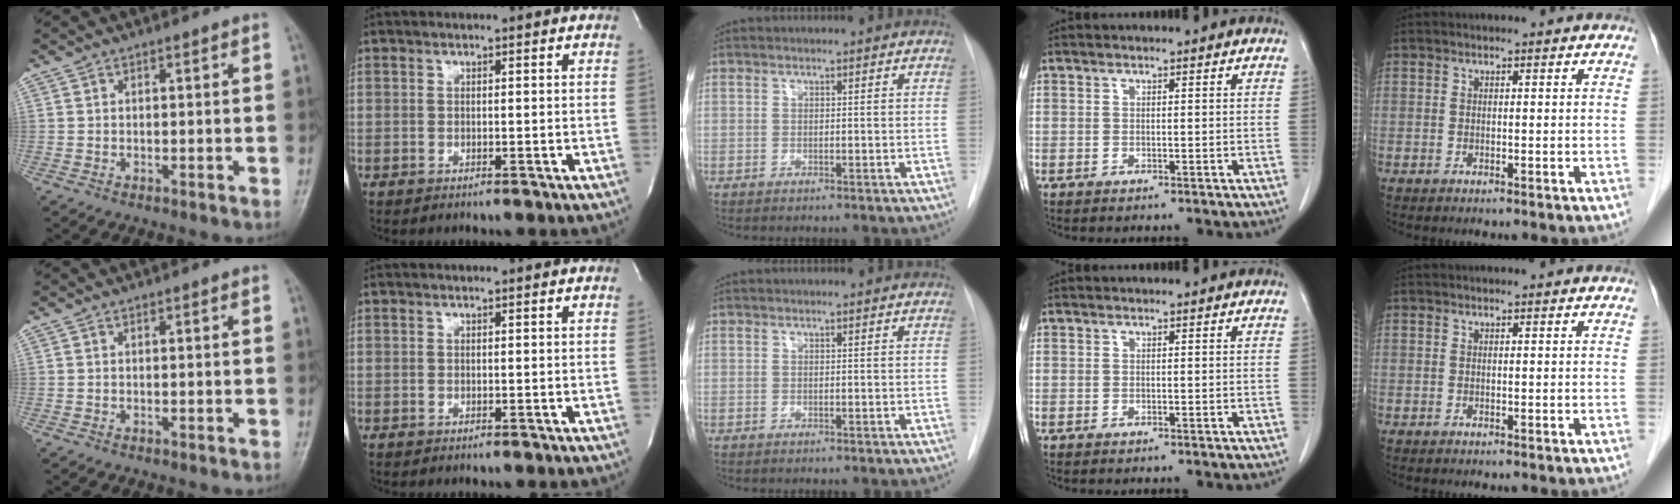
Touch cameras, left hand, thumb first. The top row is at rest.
{}